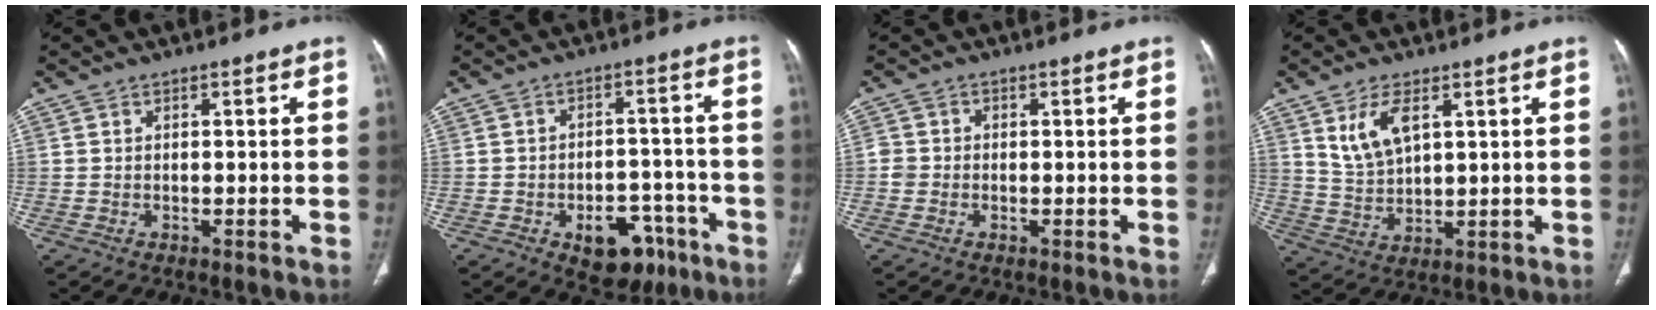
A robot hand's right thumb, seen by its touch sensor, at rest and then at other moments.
{"total": 10.7, "force": [-5.5, 6.8, 6.2], "torque": [-0.050, 0.042, -0.066]}
{"total": 2.1, "force": [-0.5, 2.0, 0.6], "torque": [-0.002, 0.009, -0.013]}
{"total": 7.6, "force": [3.6, 3.6, 5.6], "torque": [-0.103, -0.018, 0.080]}